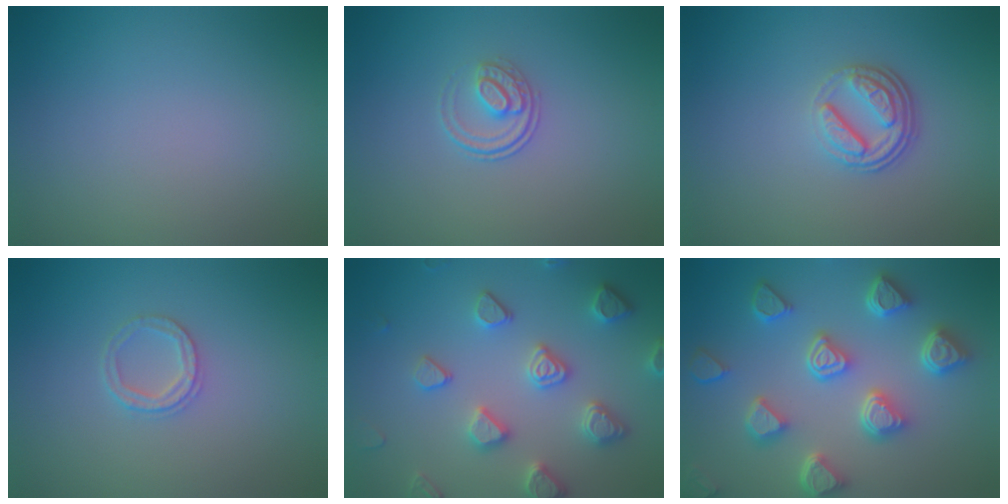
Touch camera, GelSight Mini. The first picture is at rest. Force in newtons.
{"total": 2.0, "press": 1.4, "slide": 1.3}
{"total": 3.7, "press": 2.7, "slide": 2.6}
{"total": 1.9, "press": 1.8, "slide": 0.4}
{"total": 4.7, "press": 4.4, "slide": 1.5}
{"total": 6.9, "press": 5.8, "slide": 3.8}